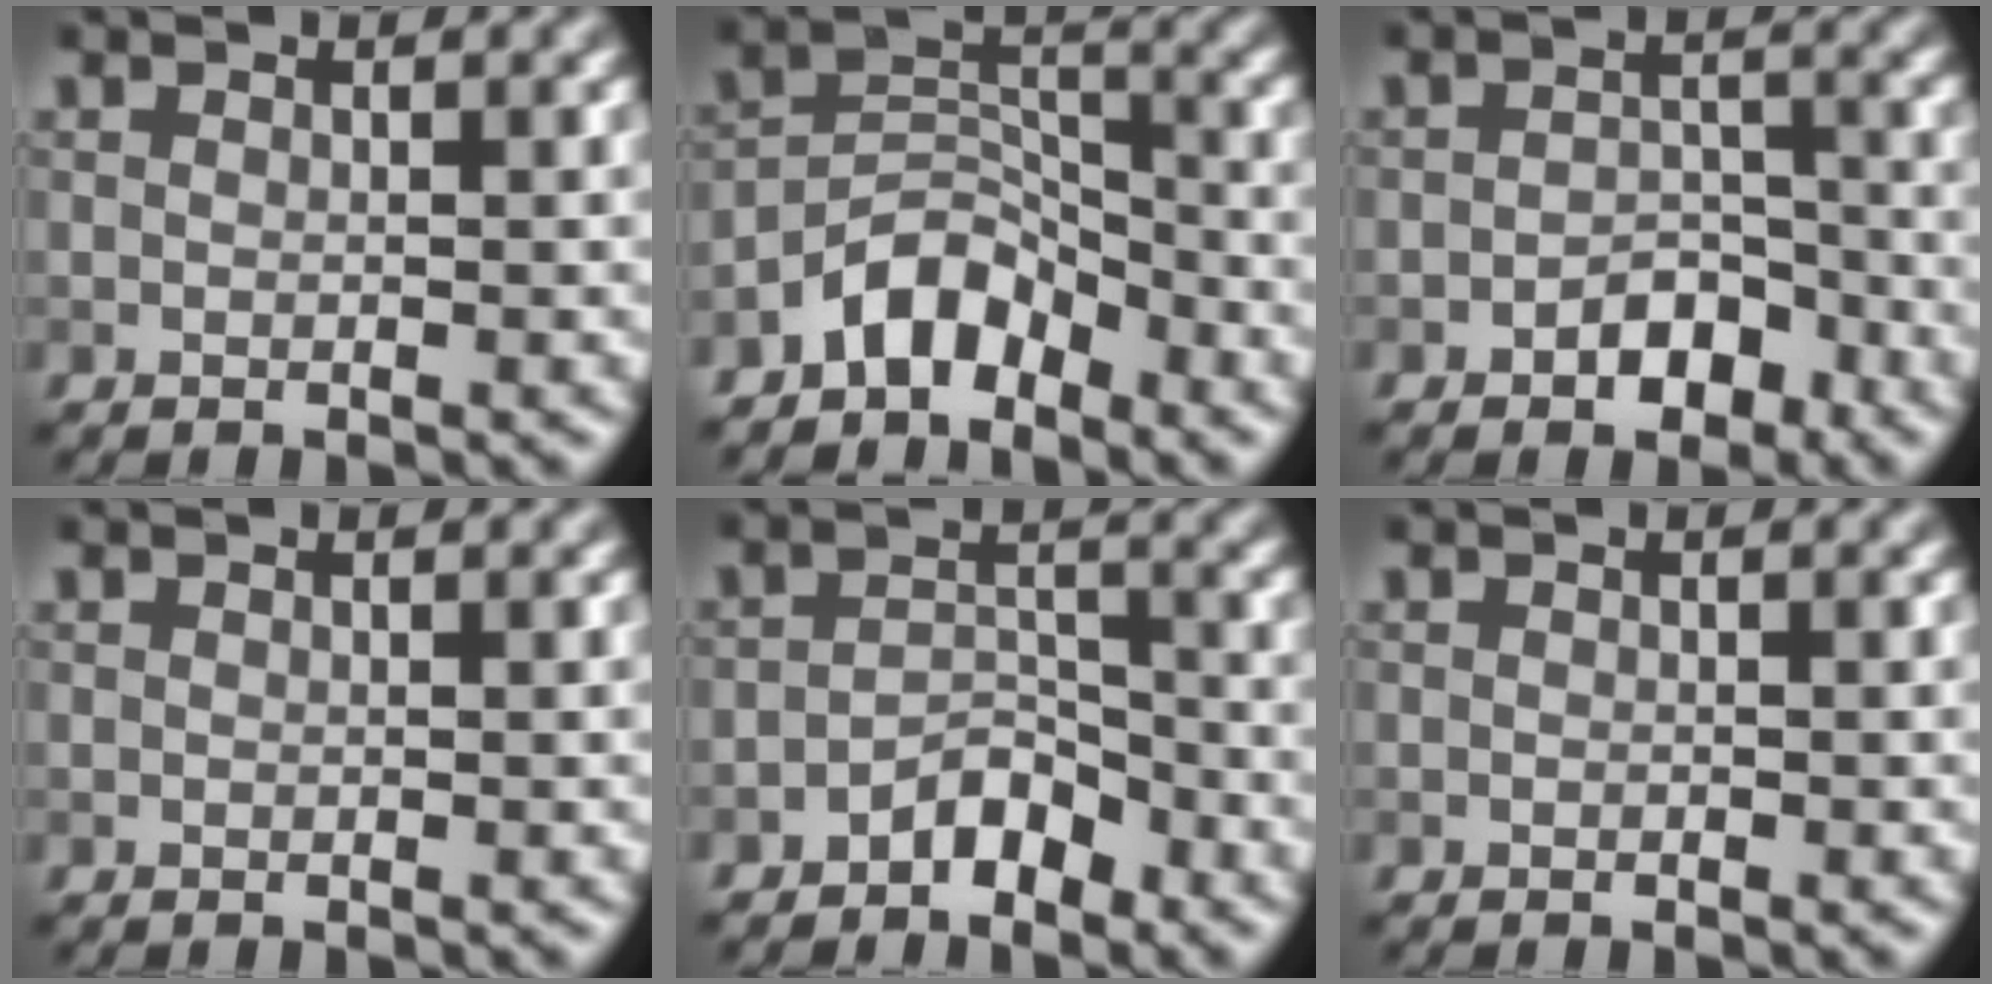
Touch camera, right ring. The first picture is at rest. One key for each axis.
{"total": 4.4, "fx": -3.4, "fy": 2.1, "fz": 1.8, "tx": -0.024, "ty": 0.016, "tz": -0.070}
{"total": 3.0, "fx": -1.8, "fy": 1.8, "fz": 1.5, "tx": -0.017, "ty": 0.008, "tz": -0.029}
{"total": 0.0}
{"total": 2.8, "fx": -2.1, "fy": 1.3, "fz": 1.4, "tx": -0.016, "ty": 0.014, "tz": -0.039}
{"total": 0.0}